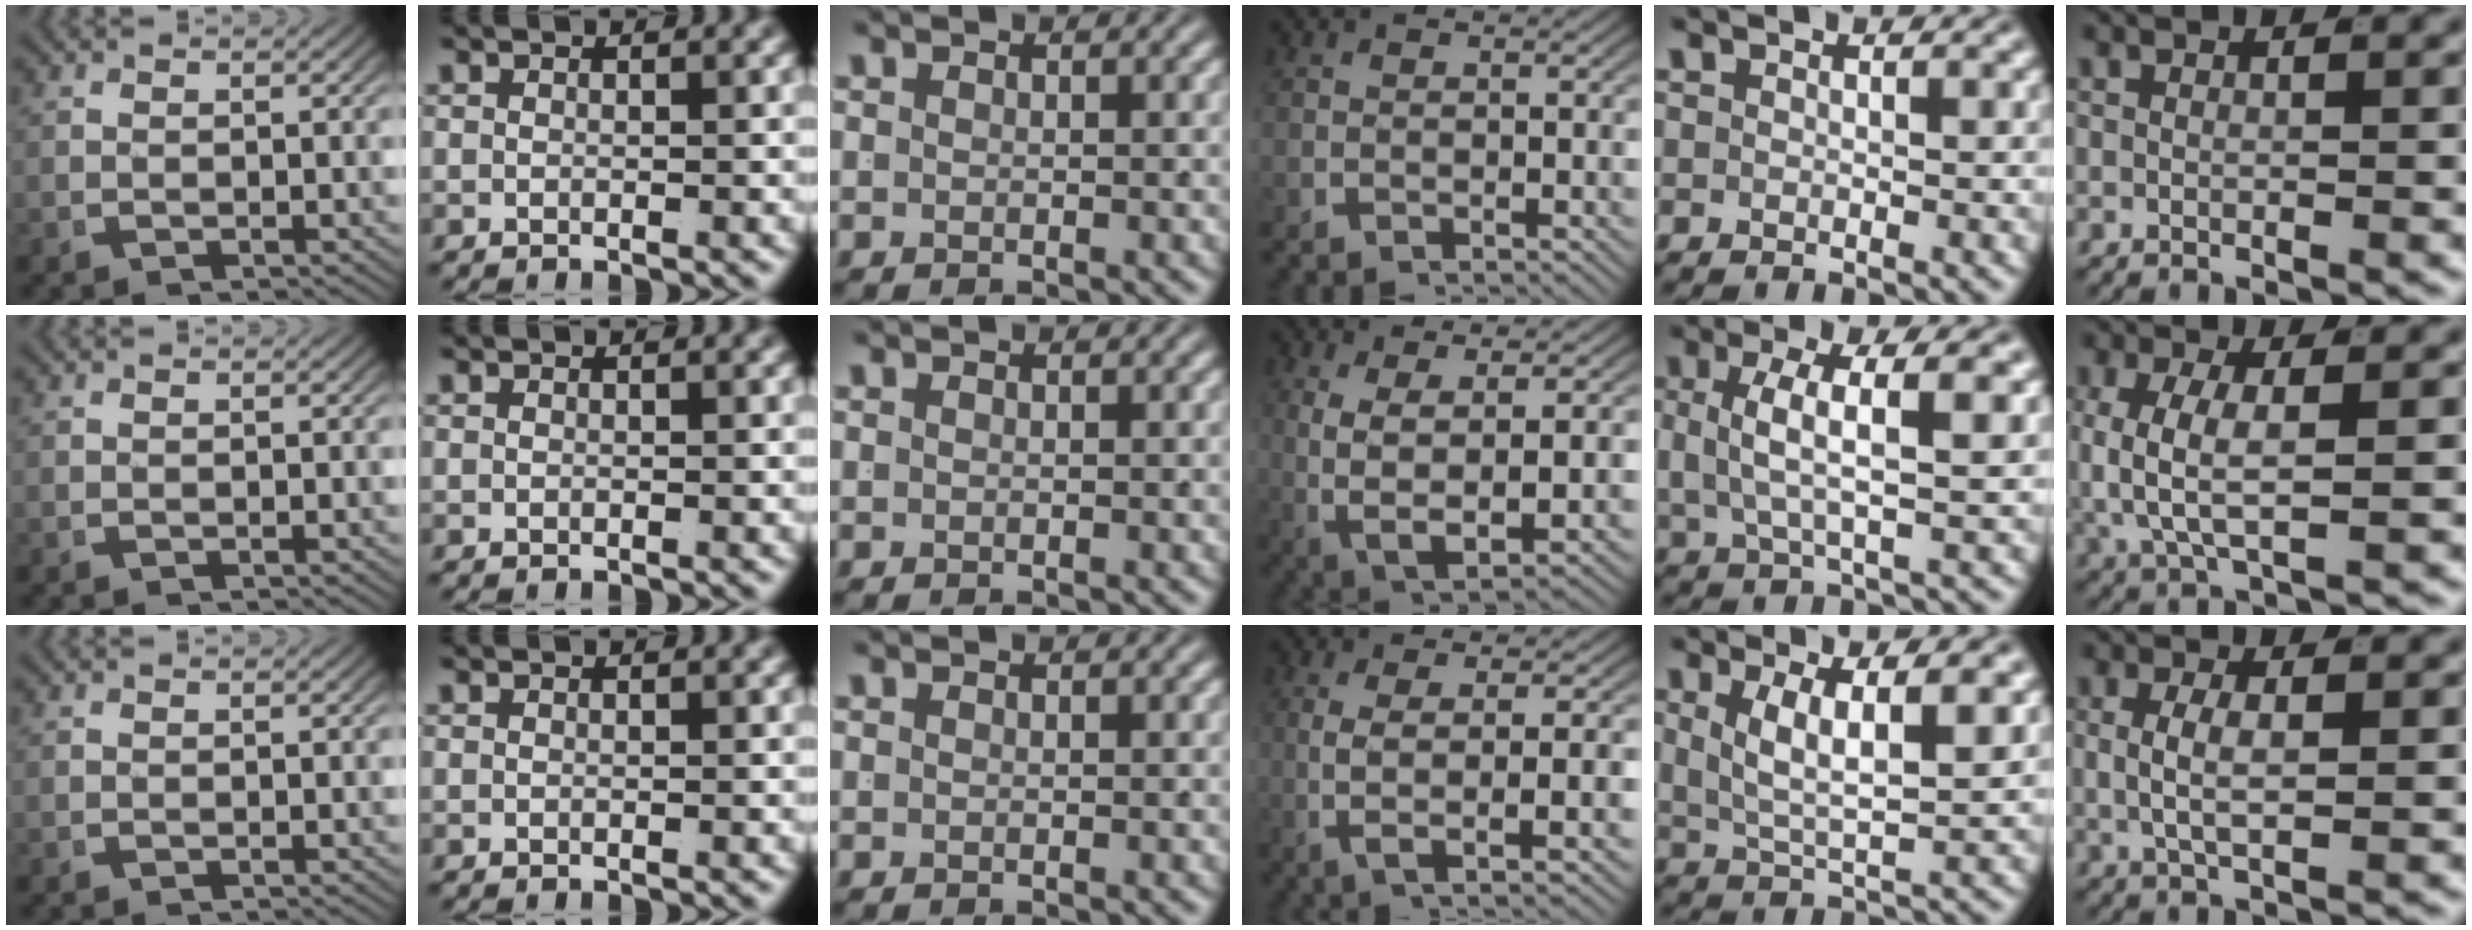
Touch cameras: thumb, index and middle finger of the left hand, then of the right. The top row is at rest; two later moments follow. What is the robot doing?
{"motion": "lift_and_place", "object": "jacket"}